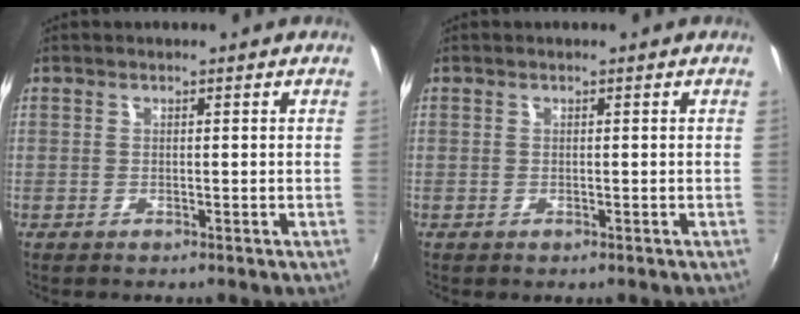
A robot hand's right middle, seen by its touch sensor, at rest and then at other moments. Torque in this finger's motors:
{"motor_torque": [1.00, -1.14, 0.26, 0.08]}